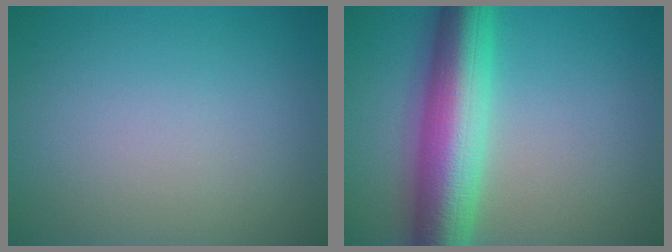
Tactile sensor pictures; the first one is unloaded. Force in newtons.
{"total": 9.8, "press": 9.8, "slide": 0.0}